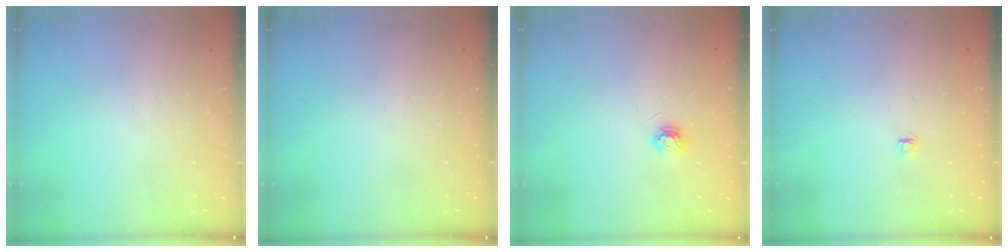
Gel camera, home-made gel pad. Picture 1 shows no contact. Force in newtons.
{"total": 0.0}
{"total": 4.5, "press": 4.4, "slide": 0.5}
{"total": 3.8, "press": 3.8, "slide": 0.5}